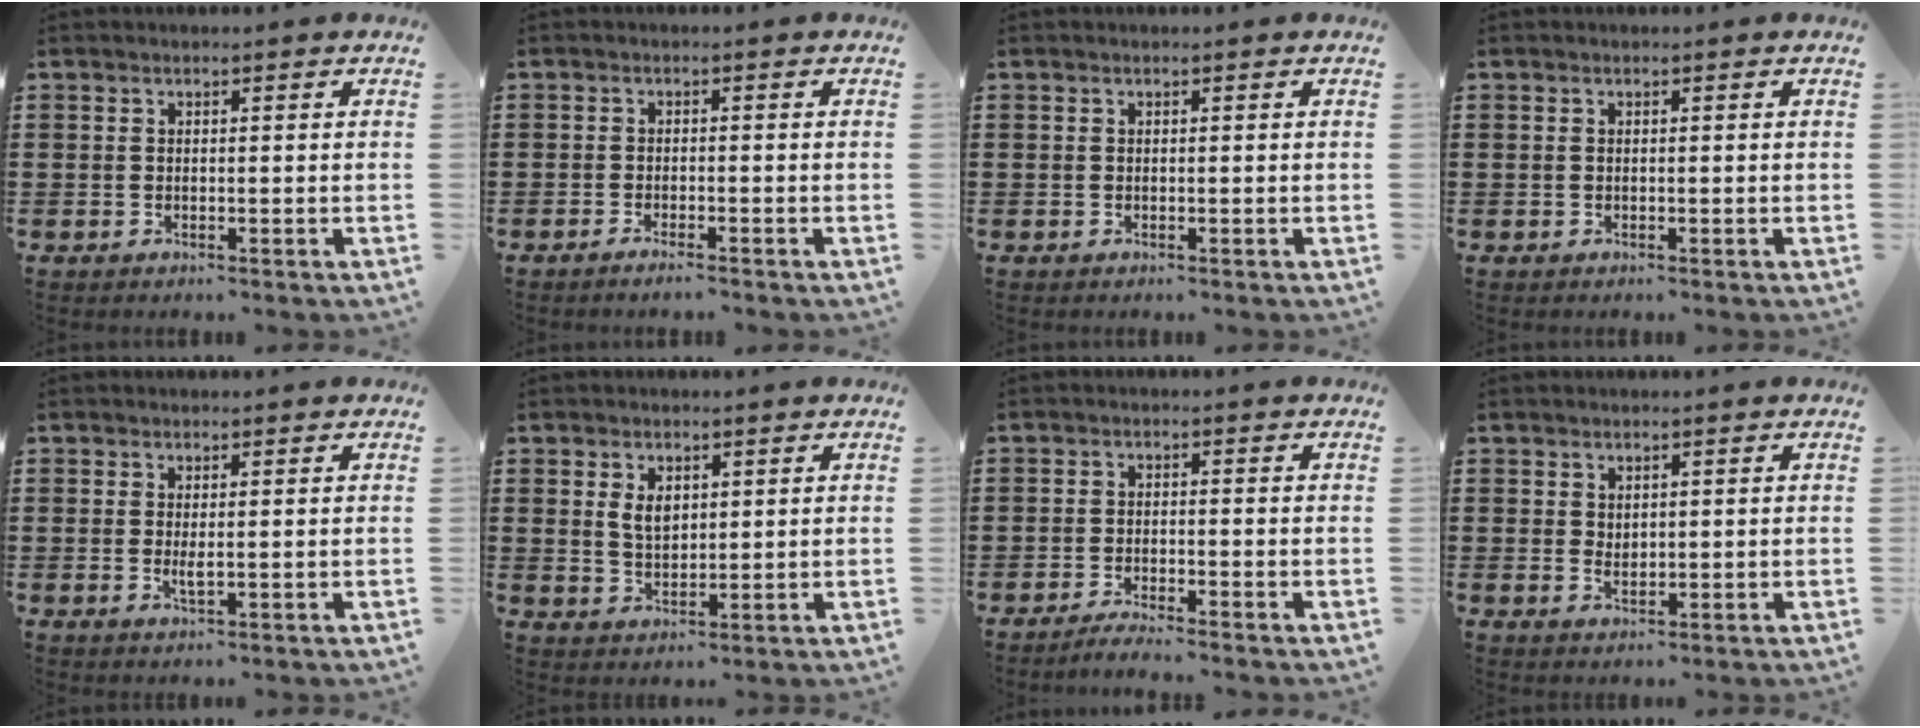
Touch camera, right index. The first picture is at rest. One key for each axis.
{"total": 1.3, "fx": -1.2, "fy": 0.0, "fz": 0.5, "tx": -0.010, "ty": -0.002, "tz": -0.022}
{"total": 0.0}
{"total": 0.0}
{"total": 1.5, "fx": 0.2, "fy": 0.3, "fz": 1.5, "tx": -0.027, "ty": -0.002, "tz": 0.004}
{"total": 3.5, "fx": 1.3, "fy": 2.2, "fz": 2.4, "tx": -0.054, "ty": 0.008, "tz": 0.023}
{"total": 2.1, "fx": -2.0, "fy": -0.2, "fz": 0.3, "tx": -0.006, "ty": 0.002, "tz": -0.041}
{"total": 1.4, "fx": 1.0, "fy": 0.8, "fz": 0.6, "tx": -0.012, "ty": 0.004, "tz": 0.019}